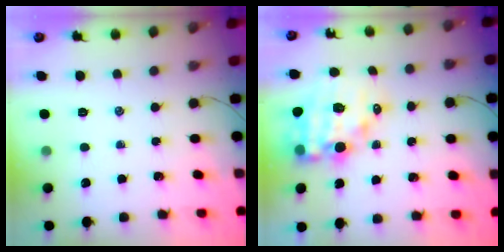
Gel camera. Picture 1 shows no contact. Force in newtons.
{"total": 12.6, "press": 12.2, "slide": 3.2}